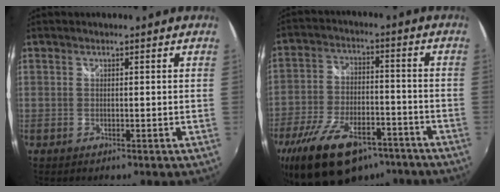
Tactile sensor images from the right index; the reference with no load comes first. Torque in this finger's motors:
{"motor_torque": [1.13, -1.01, 0.19, 0.04]}